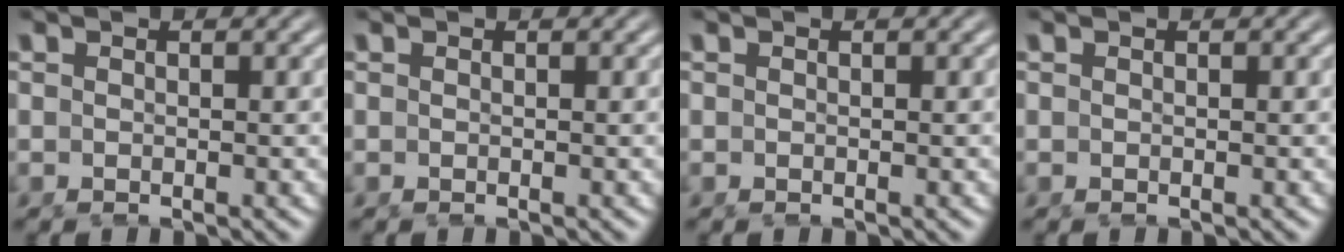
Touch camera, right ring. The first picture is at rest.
{"total": 0.0}
{"total": 0.0}
{"total": 0.0}